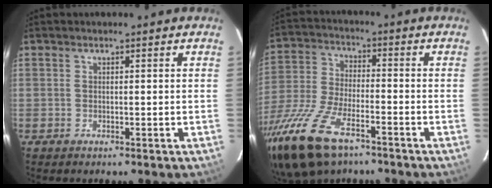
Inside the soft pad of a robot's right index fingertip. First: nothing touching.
{"total": 21.0, "force": [-13.5, 8.9, 13.4], "torque": [-0.308, -0.044, -0.254]}